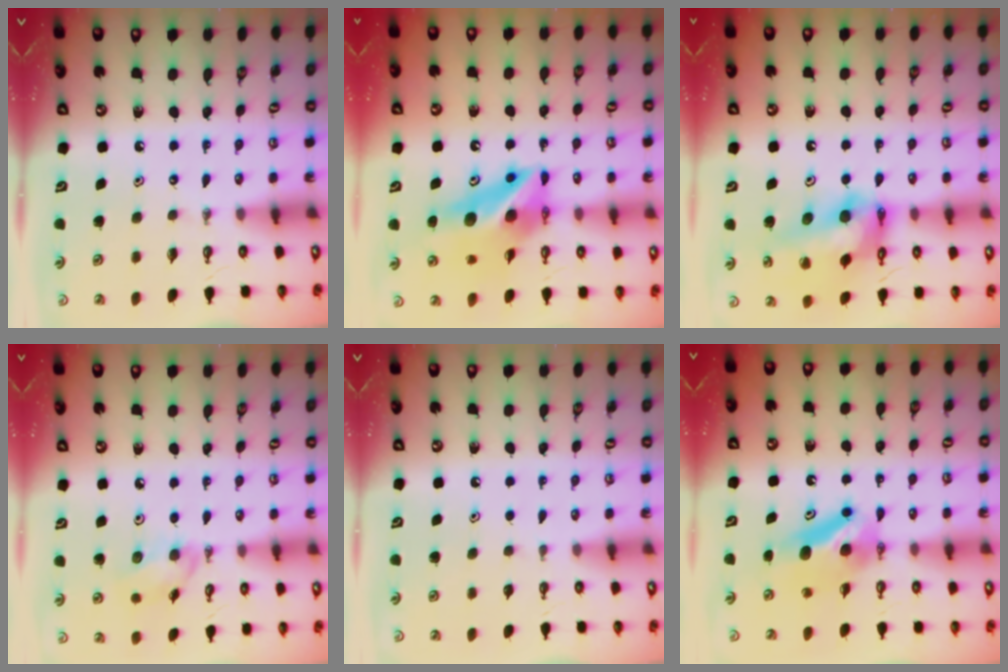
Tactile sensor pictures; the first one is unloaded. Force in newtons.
{"total": 12.4, "press": 12.3, "slide": 1.2}
{"total": 16.8, "press": 16.7, "slide": 1.9}
{"total": 7.9, "press": 7.8, "slide": 1.2}
{"total": 0.9, "press": 0.1, "slide": 0.9}
{"total": 9.6, "press": 5.7, "slide": 7.7}